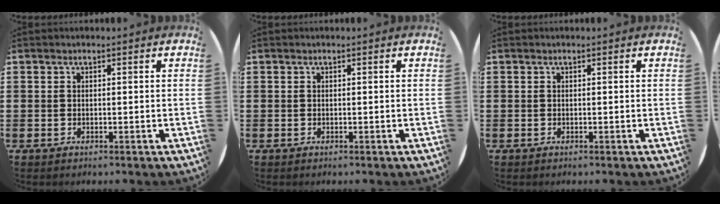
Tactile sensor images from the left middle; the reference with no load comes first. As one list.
[{"total": 0.0}, {"total": 0.0}]